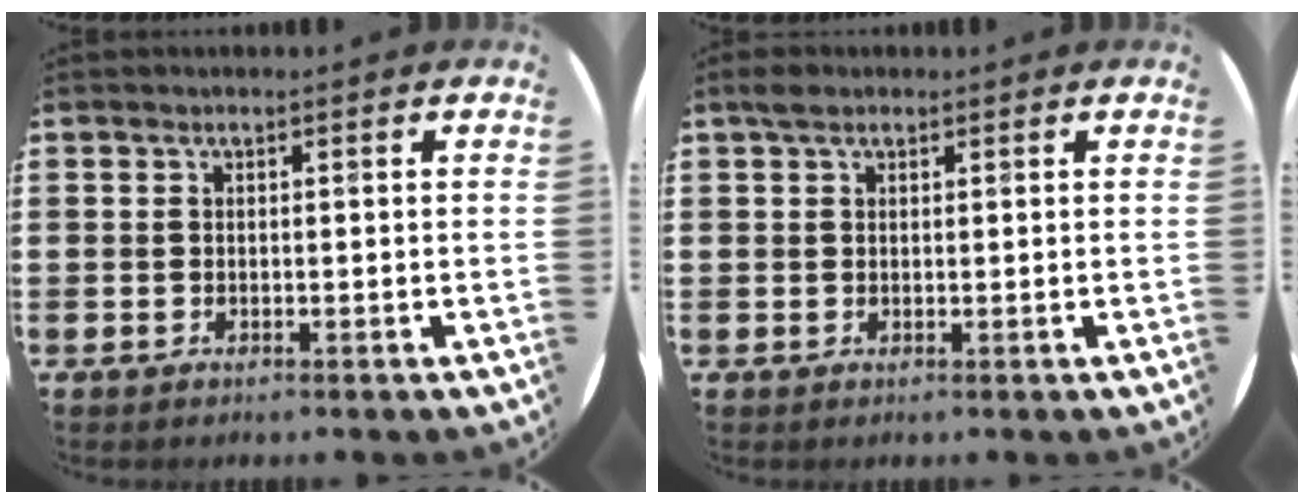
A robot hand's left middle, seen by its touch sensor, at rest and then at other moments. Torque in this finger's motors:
{"motor_torque": [0.64, -0.57, 0.01, -0.01]}